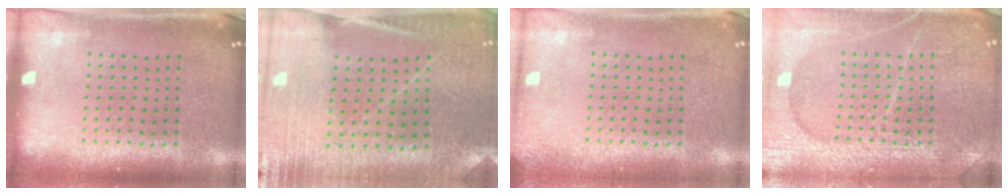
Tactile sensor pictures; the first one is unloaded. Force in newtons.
{"total": 0.9, "press": 0.9, "slide": 0.1}
{"total": 1.4, "press": 1.4, "slide": 0.1}
{"total": 6.5, "press": 6.4, "slide": 0.8}